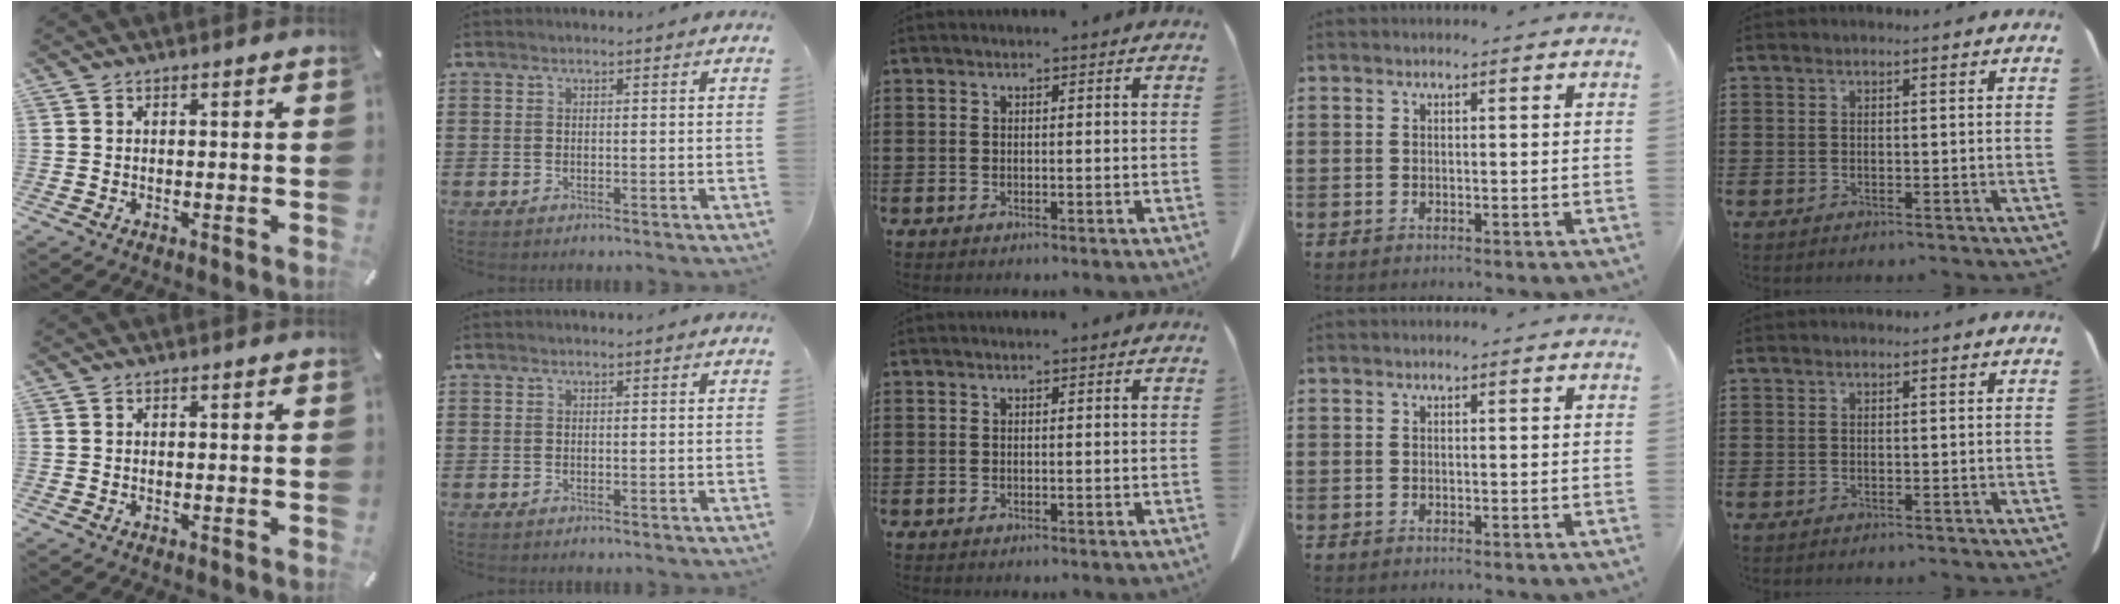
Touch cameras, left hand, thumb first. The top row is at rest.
{}